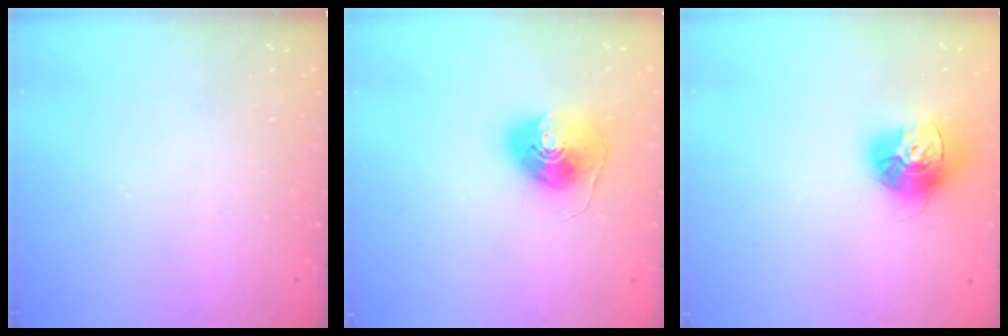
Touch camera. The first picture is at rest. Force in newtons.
{"total": 8.9, "press": 8.9, "slide": 0.8}
{"total": 14.7, "press": 14.6, "slide": 1.4}